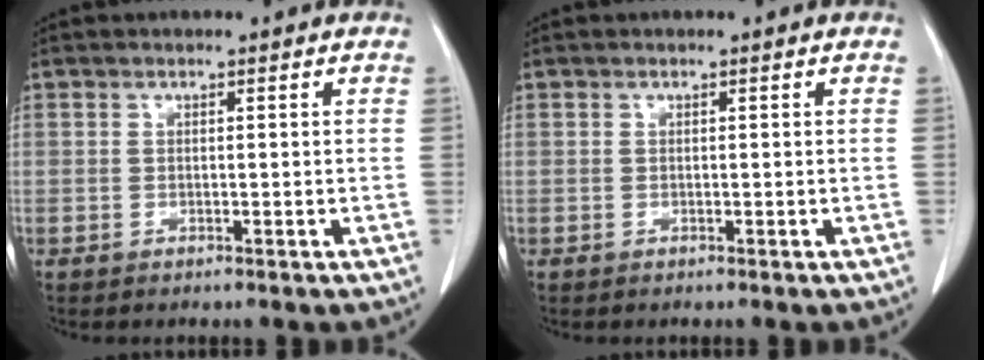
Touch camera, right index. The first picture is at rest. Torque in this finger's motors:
{"motor_torque": [0.00, 0.00, 0.00, 0.00]}